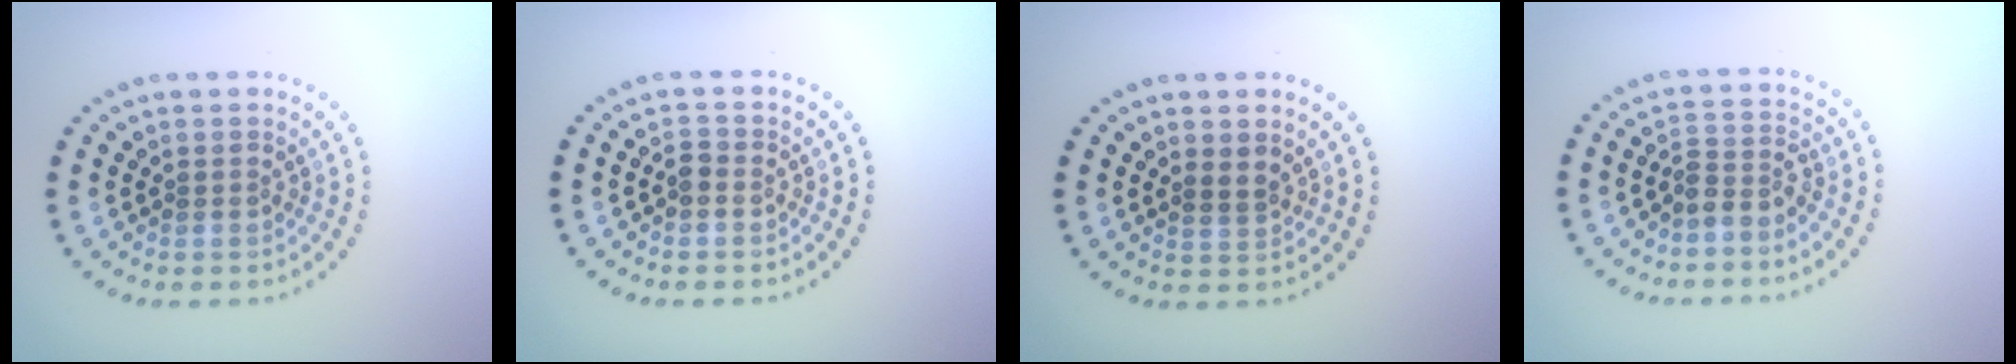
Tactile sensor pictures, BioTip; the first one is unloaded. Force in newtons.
{"total": 1.1, "press": 1.1, "slide": 0.2}
{"total": 0.8, "press": 0.6, "slide": 0.6}
{"total": 2.4, "press": 1.8, "slide": 1.6}